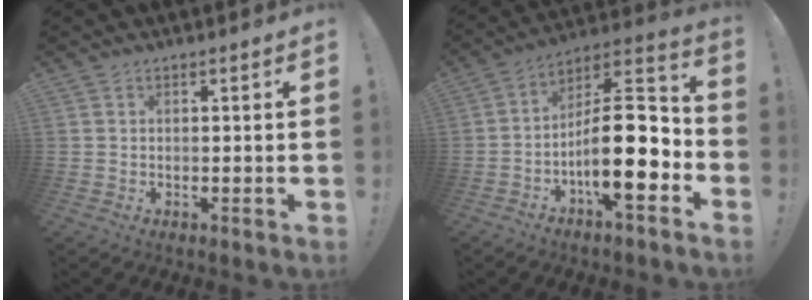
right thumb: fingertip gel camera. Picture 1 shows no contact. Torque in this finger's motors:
{"motor_torque": [2.60, 2.41, 1.39, -1.38, 0.07]}